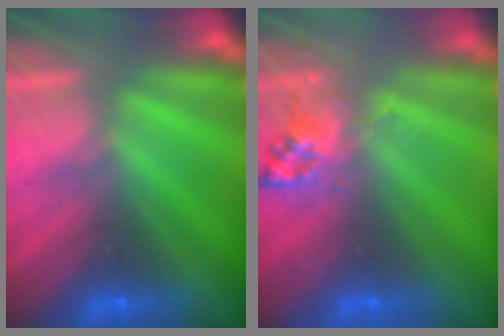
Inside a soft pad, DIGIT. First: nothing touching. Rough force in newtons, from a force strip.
{"total": 2.7}